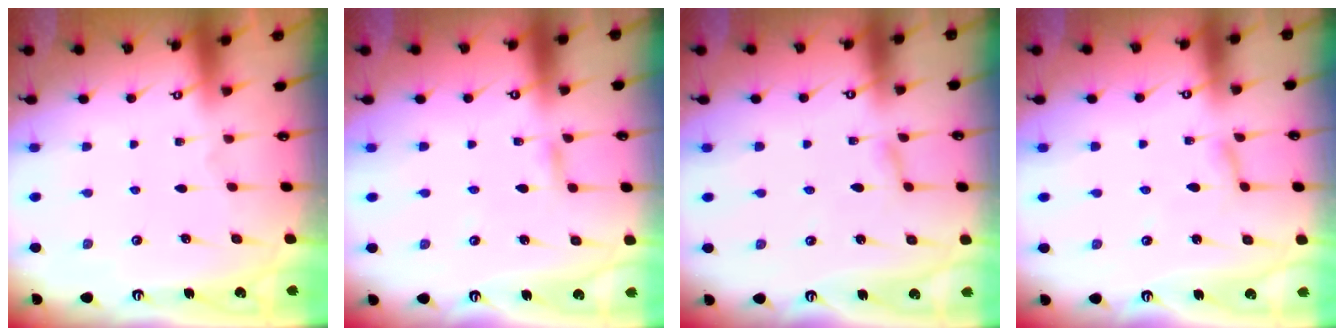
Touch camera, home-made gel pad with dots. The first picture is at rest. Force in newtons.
{"total": 2.7, "press": 2.7, "slide": 0.2}
{"total": 2.1, "press": 2.1, "slide": 0.3}
{"total": 2.8, "press": 2.7, "slide": 0.3}